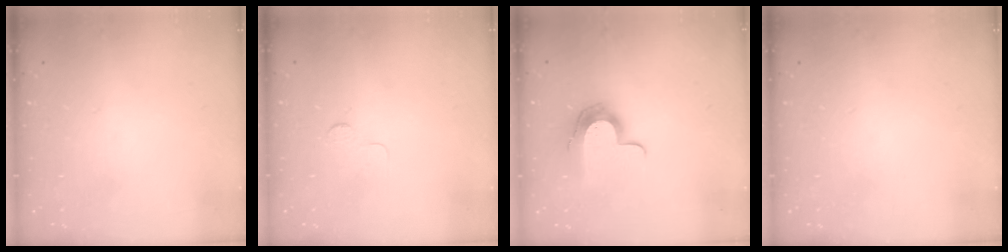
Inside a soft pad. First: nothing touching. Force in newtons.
{"total": 3.0, "press": 2.9, "slide": 0.3}
{"total": 12.1, "press": 12.1, "slide": 0.6}
{"total": 0.0}